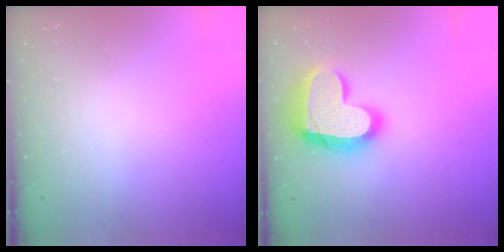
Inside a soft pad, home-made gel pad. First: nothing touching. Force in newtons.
{"total": 20.9, "press": 20.8, "slide": 1.8}